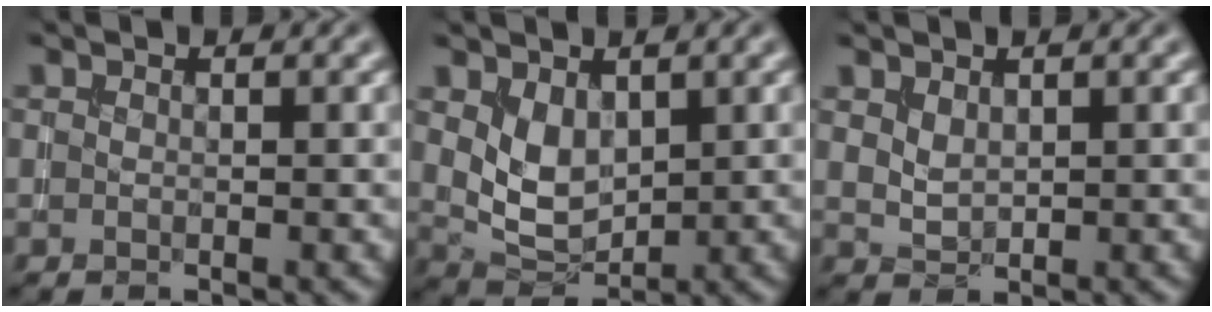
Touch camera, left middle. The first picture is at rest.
{"total": 3.5, "force": [1.1, 2.3, 2.3], "torque": [-0.049, -0.009, 0.030]}
{"total": 1.4, "force": [0.9, 0.8, 0.7], "torque": [-0.017, -0.002, 0.024]}